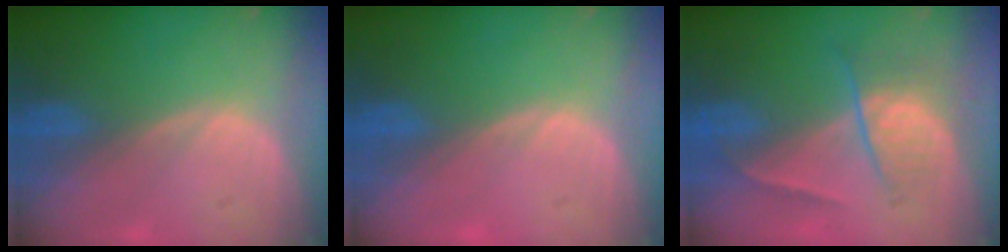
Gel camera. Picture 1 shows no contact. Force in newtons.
{"total": 0.0}
{"total": 6.7, "press": 5.8, "slide": 3.3}